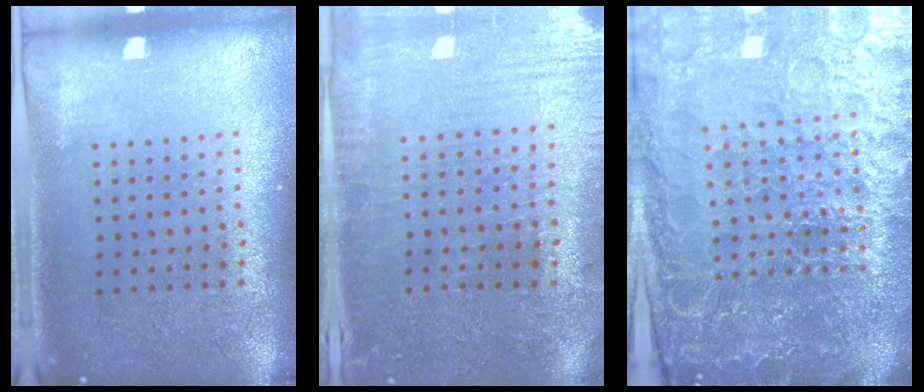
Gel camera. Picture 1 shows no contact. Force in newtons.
{"total": 0.5, "press": 0.3, "slide": 0.4}
{"total": 5.9, "press": 5.3, "slide": 2.6}